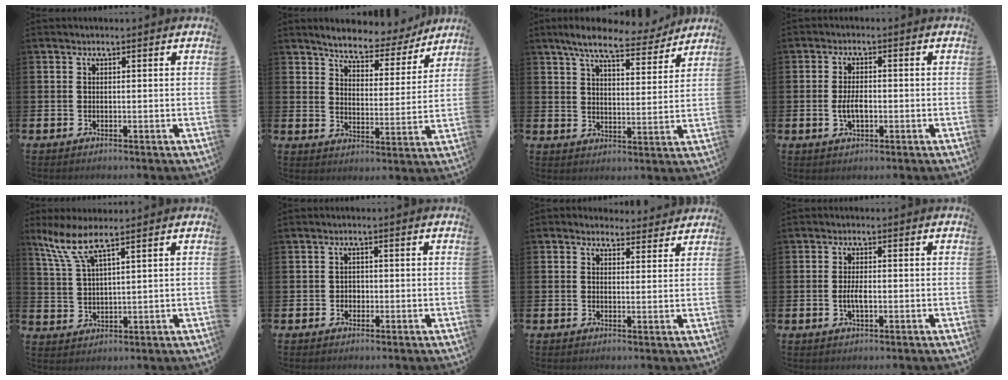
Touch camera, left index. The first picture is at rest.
{"total": 6.1, "force": [5.7, 1.6, 1.3], "torque": [-0.046, -0.042, 0.093]}
{"total": 8.5, "force": [7.5, 1.8, 3.7], "torque": [-0.082, -0.032, 0.129]}
{"total": 3.3, "force": [-0.4, 1.7, 2.8], "torque": [-0.040, -0.002, -0.011]}
{"total": 6.7, "force": [5.0, 0.9, 4.4], "torque": [-0.100, -0.009, 0.088]}
{"total": 1.3, "force": [-0.3, 1.2, 0.4], "torque": [0.004, 0.000, -0.011]}
{"total": 2.9, "force": [2.6, 1.3, 0.0], "torque": [0.006, -0.012, 0.045]}
{"total": 2.5, "force": [-0.4, 1.0, 2.3], "torque": [-0.038, -0.001, -0.009]}